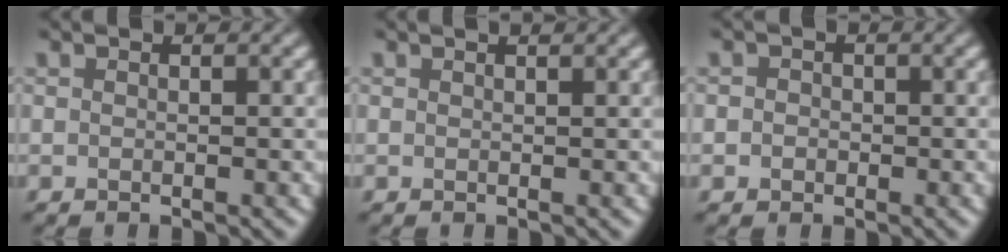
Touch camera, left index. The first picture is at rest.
{"total": 1.0, "force": [0.8, 0.2, 0.6], "torque": [-0.007, 0.001, 0.008]}
{"total": 1.6, "force": [0.2, 1.5, 0.6], "torque": [0.009, 0.004, -0.013]}